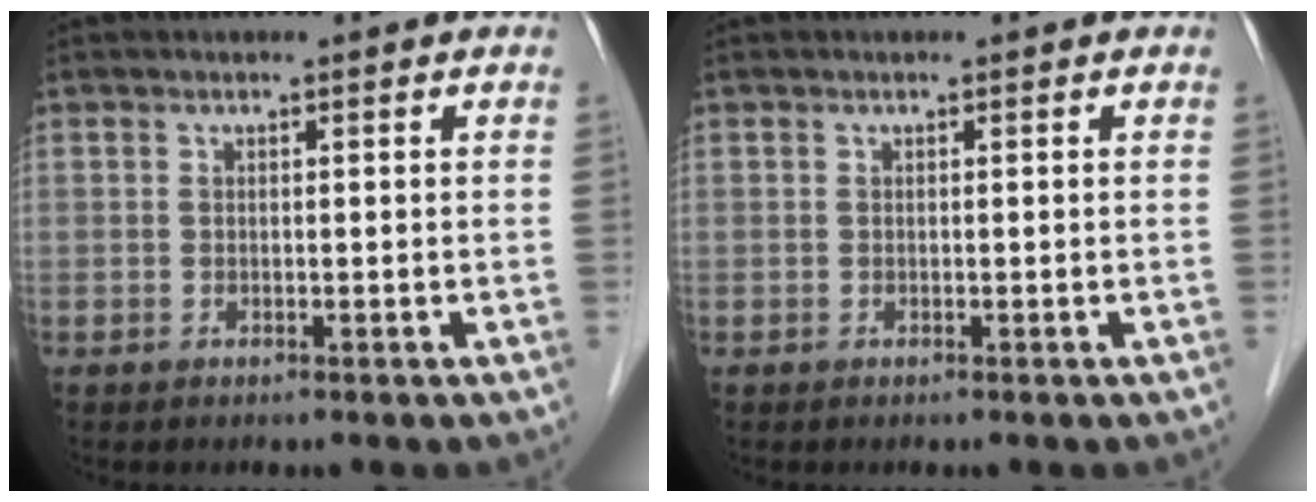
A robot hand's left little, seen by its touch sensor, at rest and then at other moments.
{"total": 0.0}